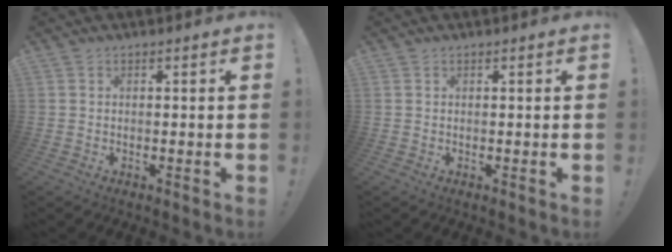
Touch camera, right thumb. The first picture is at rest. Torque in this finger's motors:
{"motor_torque": [0.02, 0.01, -0.12, 0.10, 0.08]}